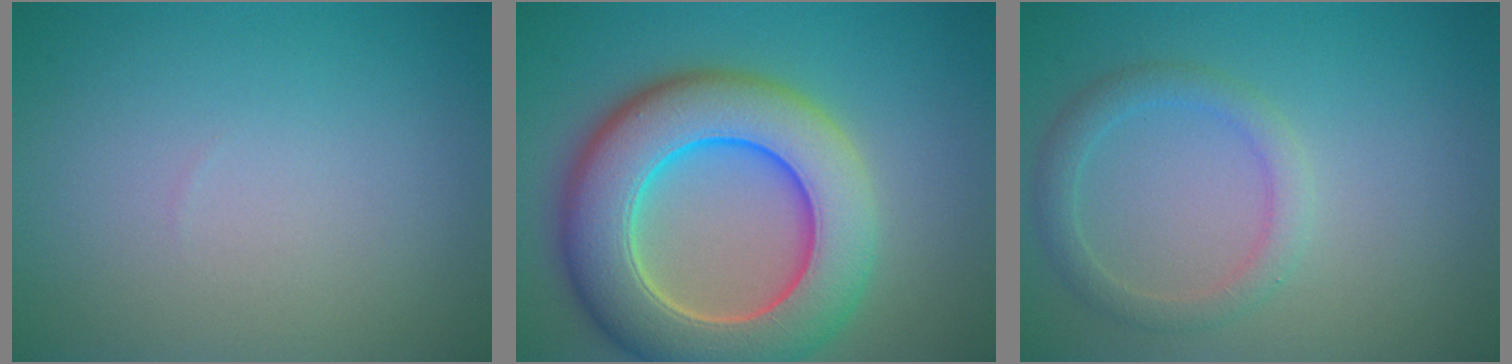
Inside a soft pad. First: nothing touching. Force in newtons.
{"total": 11.2, "press": 11.1, "slide": 0.9}
{"total": 2.3, "press": 2.3, "slide": 0.1}